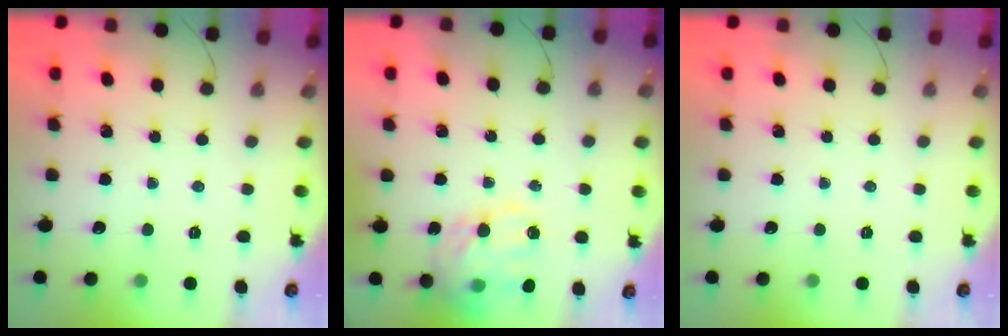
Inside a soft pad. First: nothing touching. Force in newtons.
{"total": 19.4, "press": 19.1, "slide": 3.4}
{"total": 0.0}